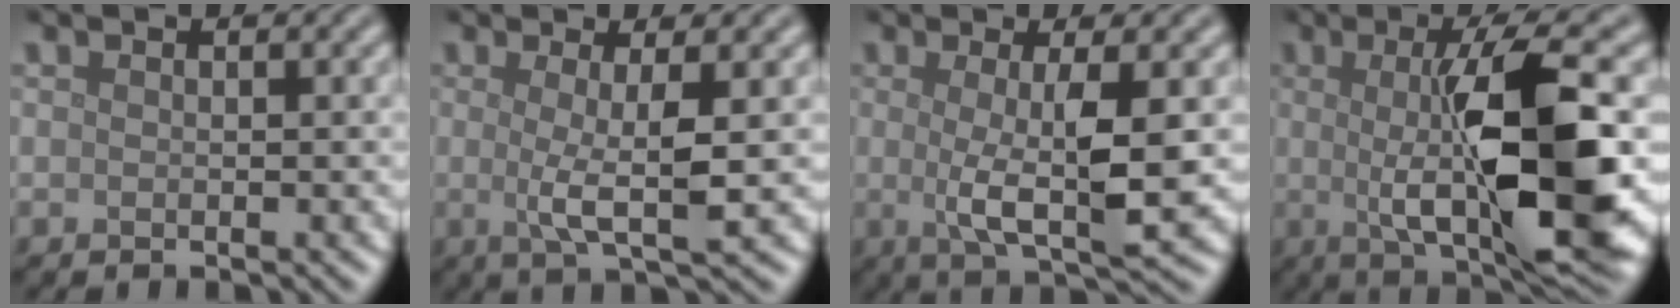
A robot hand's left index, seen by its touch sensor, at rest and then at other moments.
{"total": 3.8, "force": [0.2, 0.7, 3.7], "torque": [-0.063, -0.006, -0.001]}
{"total": 5.4, "force": [0.1, 1.1, 5.3], "torque": [-0.088, -0.007, 0.000]}
{"total": 11.6, "force": [0.2, 2.9, 11.2], "torque": [-0.169, -0.006, 0.005]}